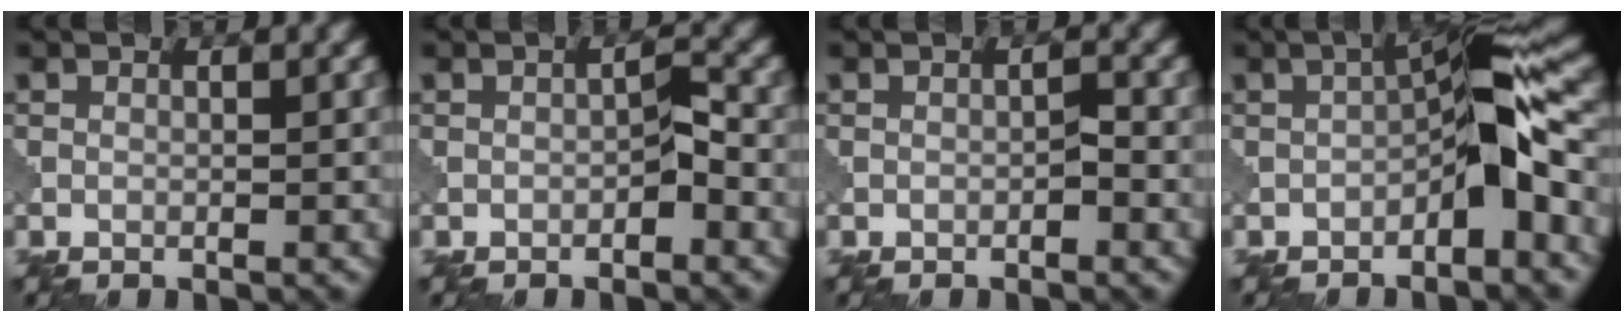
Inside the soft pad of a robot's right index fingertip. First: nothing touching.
{"total": 1.5, "force": [-0.7, 0.5, 1.3], "torque": [-0.020, 0.006, -0.011]}
{"total": 0.8, "force": [-0.4, 0.2, 0.7], "torque": [-0.011, 0.004, -0.006]}
{"total": 6.1, "force": [-1.9, 1.6, 5.6], "torque": [-0.082, 0.024, -0.040]}